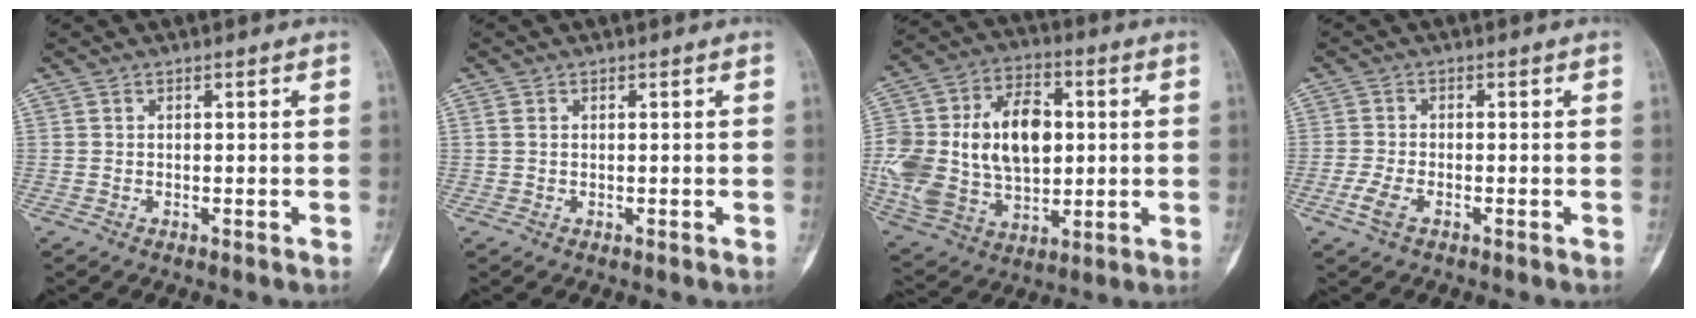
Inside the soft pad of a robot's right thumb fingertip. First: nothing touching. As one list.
[{"total": 1.1, "force": [0.2, 0.8, 0.7], "torque": [-0.016, 0.000, 0.004]}, {"total": 27.0, "force": [1.9, 18.1, 20.0], "torque": [-0.400, 0.017, 0.048]}, {"total": 3.6, "force": [-1.7, 1.9, 2.5], "torque": [-0.058, 0.004, -0.037]}]